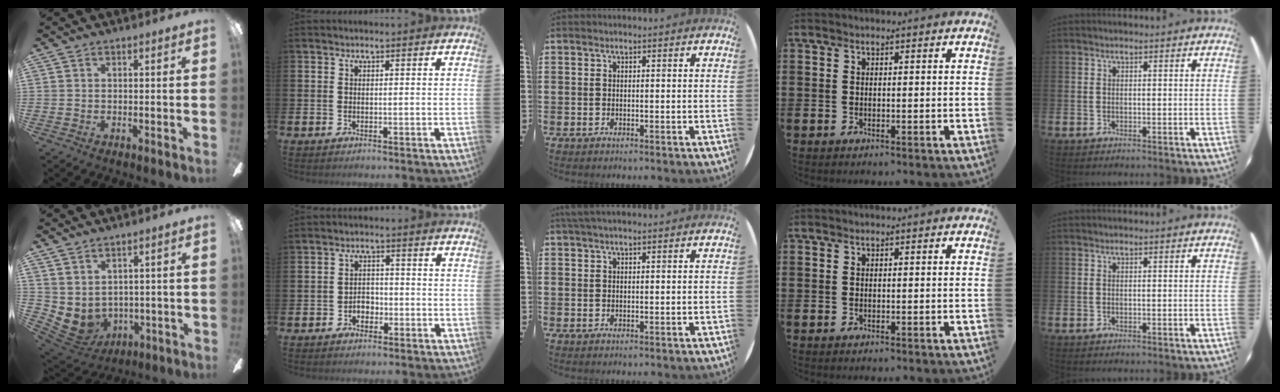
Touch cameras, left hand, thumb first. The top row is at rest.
{"thumb": {"total": 4.4, "force": [2.3, 3.4, 1.4], "torque": [-0.063, -0.029, 0.047]}, "index": {"total": 2.4, "force": [-1.2, 1.8, 1.0], "torque": [-0.022, 0.005, -0.029]}, "middle": {"total": 0.9, "force": [0.8, 0.0, 0.5], "torque": [-0.009, 0.002, 0.015]}}